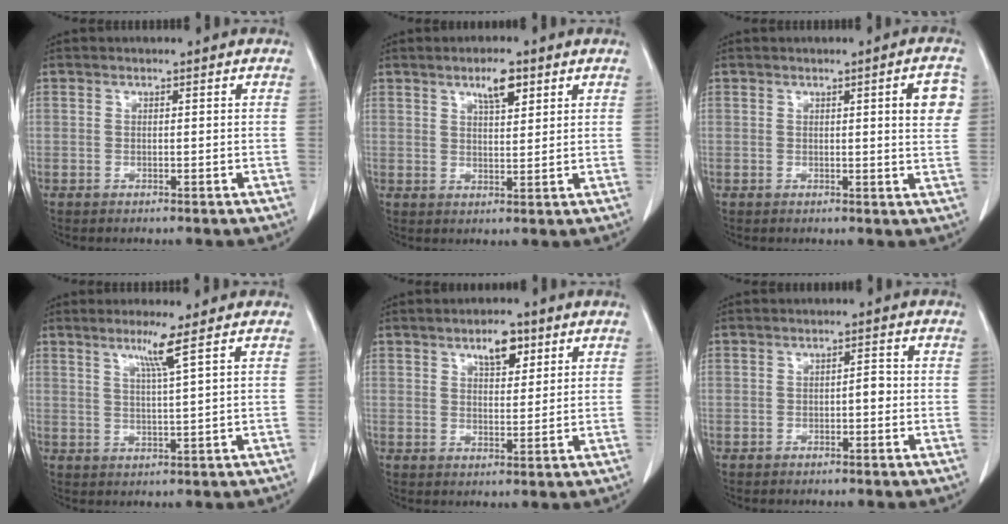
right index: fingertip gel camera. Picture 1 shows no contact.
{"total": 4.4, "force": [2.6, 1.2, 3.3], "torque": [-0.060, 0.000, 0.045]}
{"total": 4.7, "force": [1.2, 0.5, 4.5], "torque": [-0.052, -0.002, 0.012]}
{"total": 4.0, "force": [2.3, -1.4, 3.1], "torque": [-0.060, -0.008, 0.046]}
{"total": 4.9, "force": [2.8, 2.0, 3.4], "torque": [-0.056, 0.000, 0.047]}
{"total": 1.5, "force": [-0.4, 0.5, 1.4], "torque": [-0.016, 0.004, -0.007]}